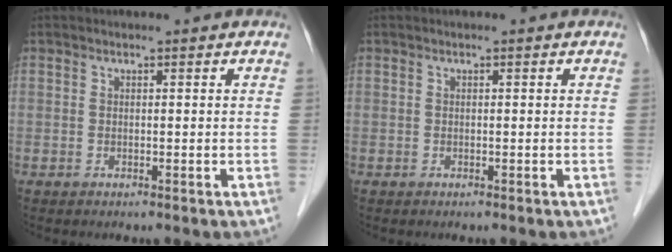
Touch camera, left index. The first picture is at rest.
{"total": 0.0}